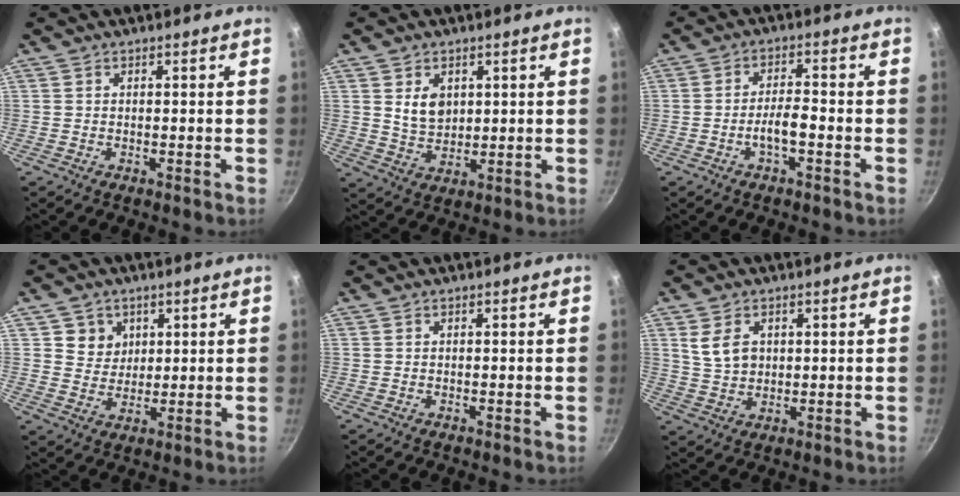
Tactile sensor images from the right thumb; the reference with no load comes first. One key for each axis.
{"total": 5.8, "fx": 1.8, "fy": 4.2, "fz": 3.6, "tx": -0.047, "ty": -0.016, "tz": 0.040}
{"total": 4.3, "fx": -1.8, "fy": 1.2, "fz": 3.7, "tx": -0.066, "ty": 0.024, "tz": -0.035}
{"total": 5.5, "fx": 2.0, "fy": 4.9, "fz": 1.3, "tx": 0.009, "ty": -0.006, "tz": 0.038}
{"total": 0.0}
{"total": 5.7, "fx": 1.7, "fy": 4.1, "fz": 3.6, "tx": -0.055, "ty": -0.006, "tz": 0.037}